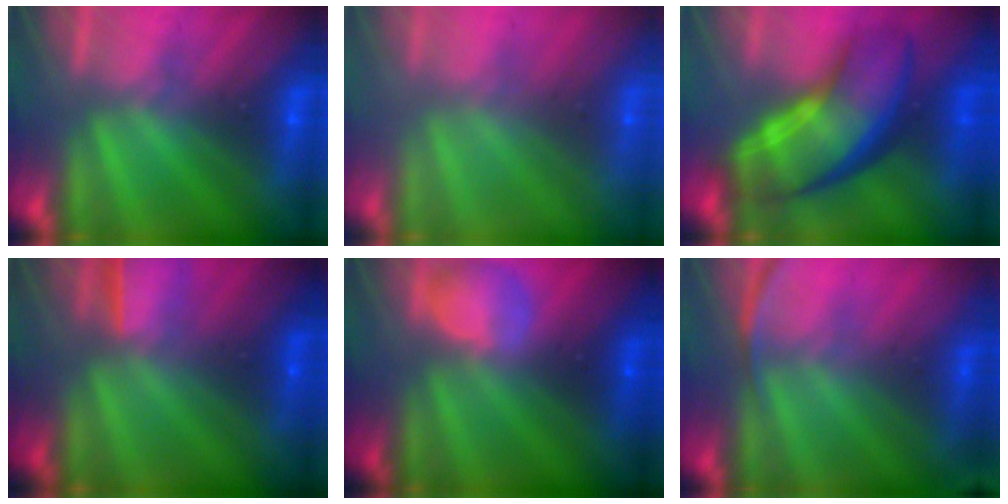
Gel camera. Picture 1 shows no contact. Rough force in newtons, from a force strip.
{"total": 7.6}
{"total": 7.8}
{"total": 1.6}
{"total": 2.4}
{"total": 2.4}